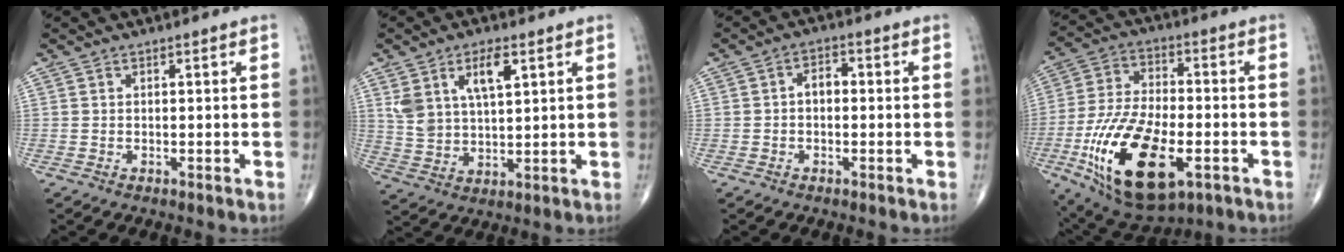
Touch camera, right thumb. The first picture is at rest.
{"total": 9.5, "force": [4.2, 4.5, 7.2], "torque": [-0.127, -0.013, 0.086]}
{"total": 3.4, "force": [-0.2, 2.2, 2.5], "torque": [-0.031, 0.016, -0.011]}
{"total": 22.4, "force": [-7.6, 10.6, 18.2], "torque": [-0.355, 0.008, -0.119]}